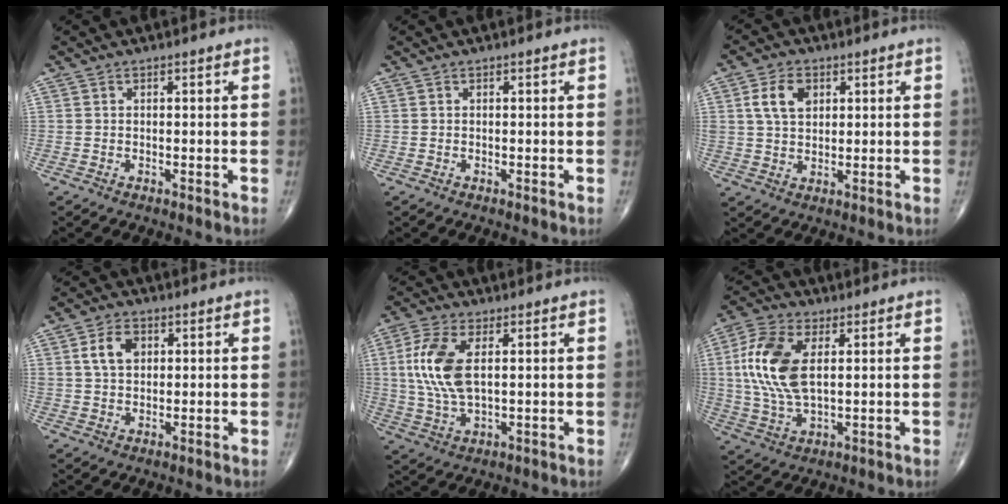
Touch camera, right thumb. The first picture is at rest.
{"total": 0.0}
{"total": 6.6, "force": [2.3, 4.4, 4.4], "torque": [-0.071, -0.005, 0.043]}
{"total": 5.8, "force": [1.8, 3.9, 3.9], "torque": [-0.061, -0.001, 0.033]}
{"total": 11.1, "force": [2.1, 5.3, 9.5], "torque": [-0.213, -0.003, 0.046]}
{"total": 13.7, "force": [2.7, 6.9, 11.5], "torque": [-0.250, -0.001, 0.053]}